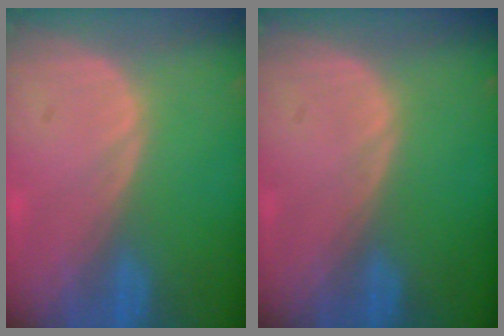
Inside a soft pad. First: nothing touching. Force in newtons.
{"total": 0.0}